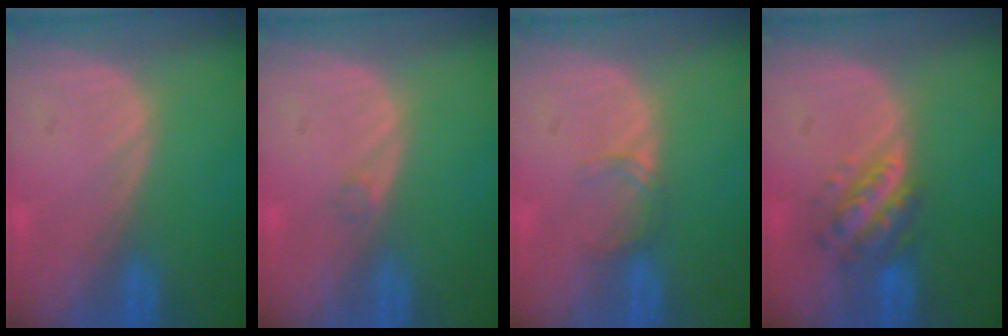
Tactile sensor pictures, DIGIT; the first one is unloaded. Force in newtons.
{"total": 0.8, "press": 0.8, "slide": 0.1}
{"total": 1.9, "press": 1.9, "slide": 0.3}
{"total": 5.8, "press": 5.3, "slide": 2.4}